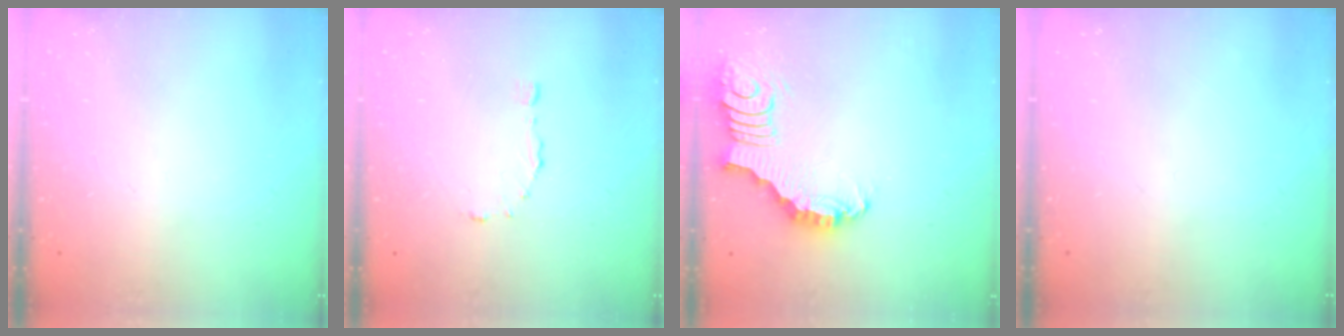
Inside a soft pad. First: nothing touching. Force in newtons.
{"total": 4.0, "press": 3.9, "slide": 0.3}
{"total": 3.4, "press": 3.4, "slide": 0.3}
{"total": 0.0}